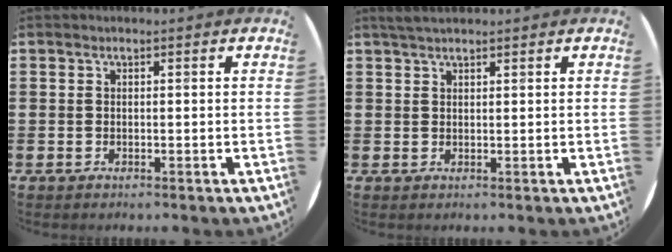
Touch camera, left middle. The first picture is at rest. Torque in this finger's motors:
{"motor_torque": [0.45, -0.38, -0.03, 0.00]}